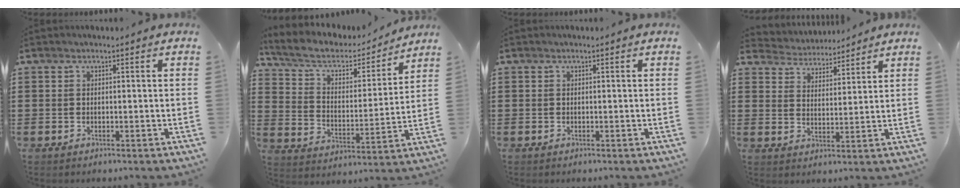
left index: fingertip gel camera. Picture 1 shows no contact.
{"total": 6.1, "force": [4.8, 2.7, 2.7], "torque": [-0.078, -0.027, 0.078]}
{"total": 0.0}
{"total": 3.9, "force": [3.8, 0.8, -0.5], "torque": [-0.013, -0.020, 0.064]}